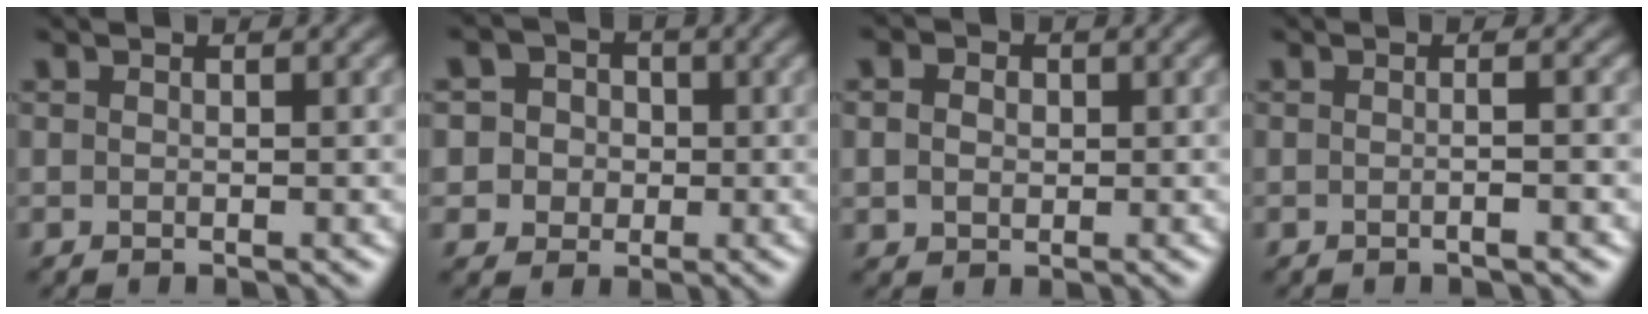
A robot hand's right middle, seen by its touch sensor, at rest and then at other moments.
{"total": 5.6, "force": [1.1, 5.2, 1.8], "torque": [-0.026, 0.031, -0.005]}
{"total": 2.7, "force": [0.5, 2.2, 1.5], "torque": [-0.029, 0.009, 0.000]}
{"total": 2.1, "force": [-0.1, 0.8, 1.9], "torque": [-0.005, -0.006, -0.014]}